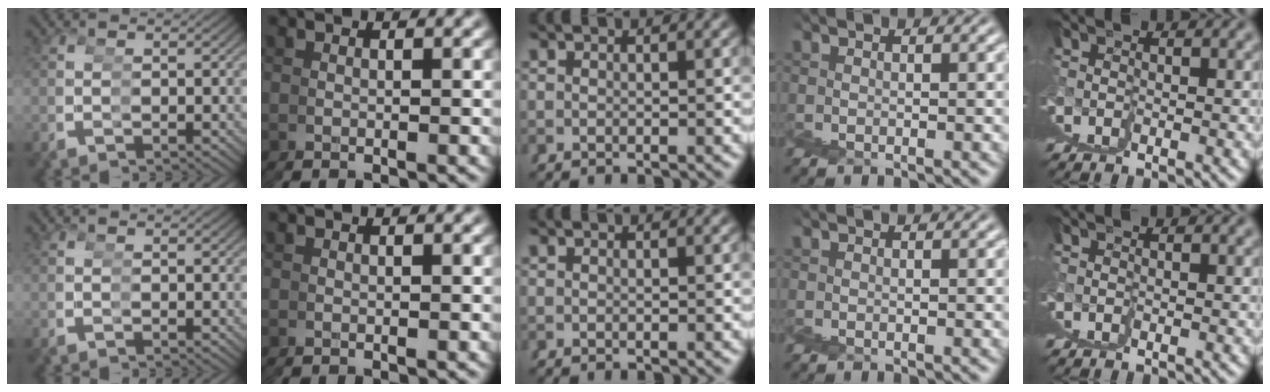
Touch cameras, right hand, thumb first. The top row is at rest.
{}